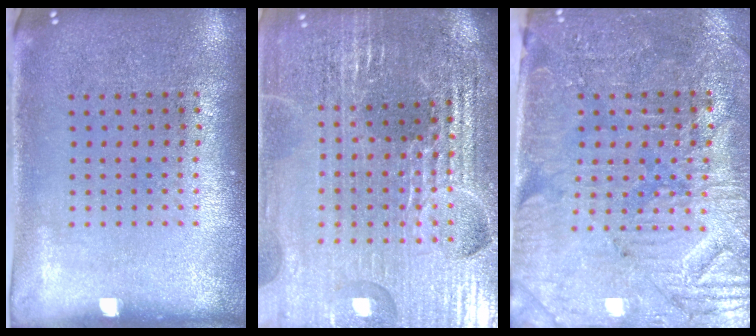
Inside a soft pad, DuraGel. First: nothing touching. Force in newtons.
{"total": 4.9, "press": 4.6, "slide": 1.5}
{"total": 3.8, "press": 3.5, "slide": 1.4}